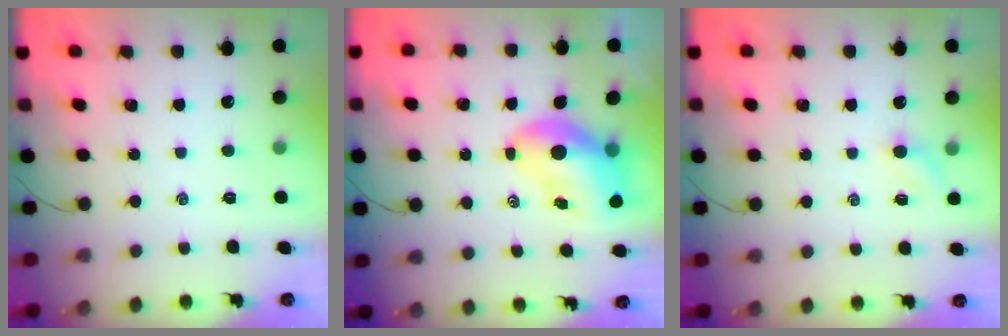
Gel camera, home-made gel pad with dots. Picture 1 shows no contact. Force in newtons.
{"total": 10.2, "press": 9.9, "slide": 2.5}
{"total": 3.5, "press": 3.3, "slide": 1.0}